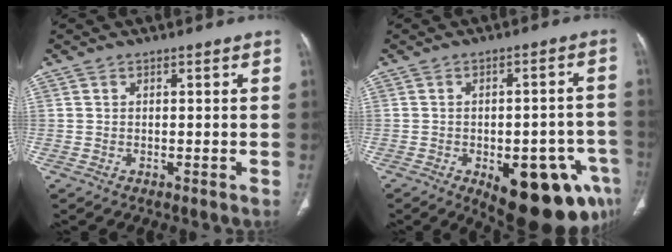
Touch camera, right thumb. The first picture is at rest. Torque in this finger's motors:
{"motor_torque": [2.46, 2.54, 1.36, -1.41, 0.46]}